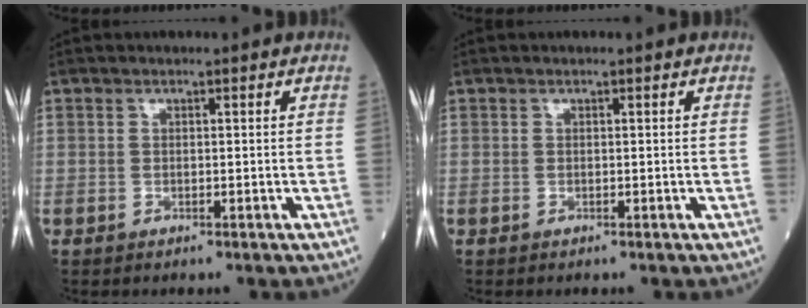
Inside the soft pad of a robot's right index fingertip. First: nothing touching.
{"total": 0.0}